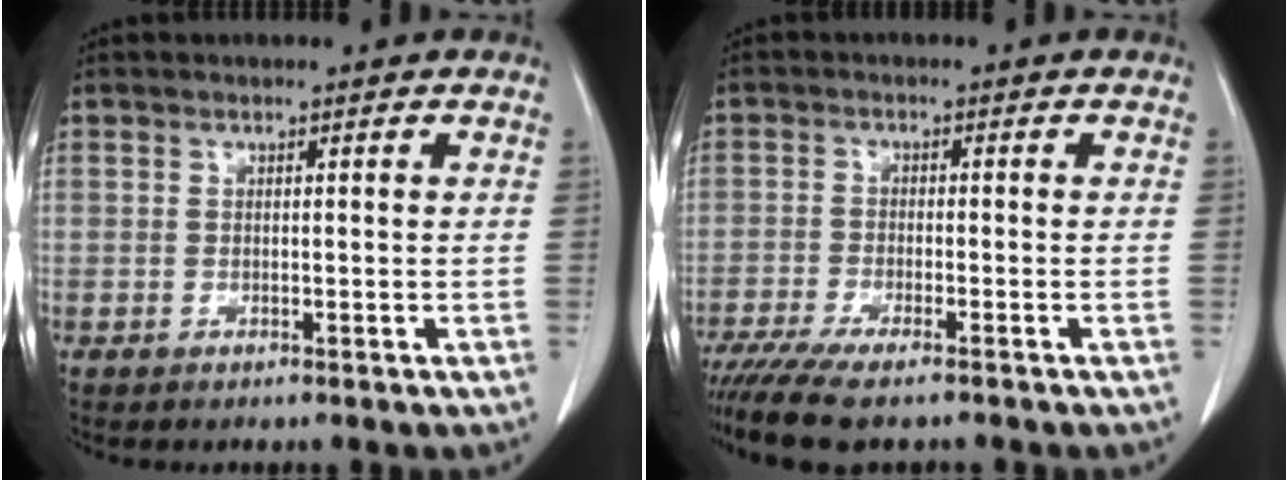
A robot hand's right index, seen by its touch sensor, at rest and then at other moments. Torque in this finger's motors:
{"motor_torque": [1.12, -1.01, 0.47, 0.13]}